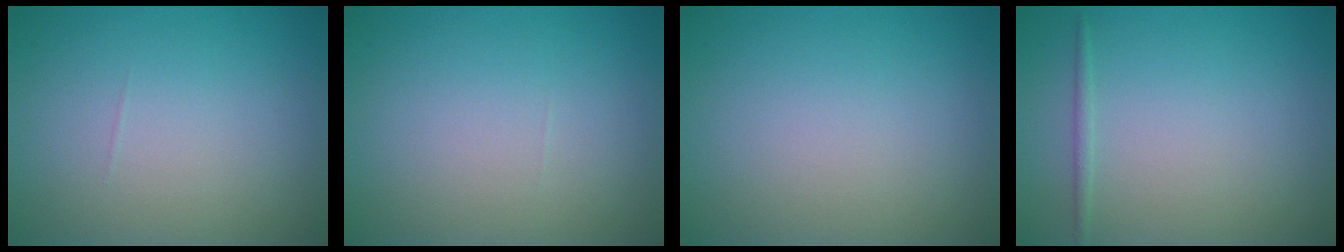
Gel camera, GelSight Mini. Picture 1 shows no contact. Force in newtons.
{"total": 0.0}
{"total": 0.0}
{"total": 0.7, "press": 0.7, "slide": 0.0}